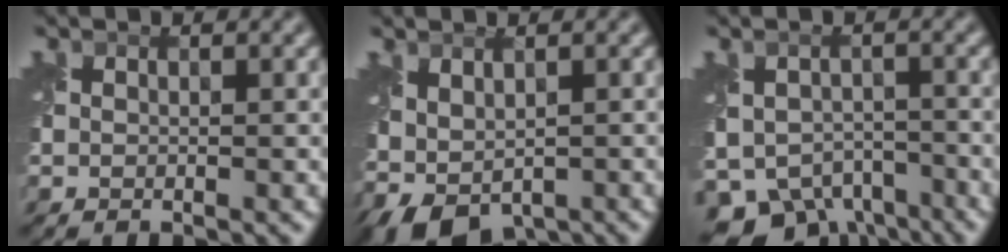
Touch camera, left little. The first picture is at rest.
{"total": 3.9, "force": [-0.6, 2.6, 2.8], "torque": [-0.051, -0.003, 0.000]}
{"total": 7.6, "force": [-5.4, 4.9, 2.5], "torque": [-0.036, -0.015, -0.078]}